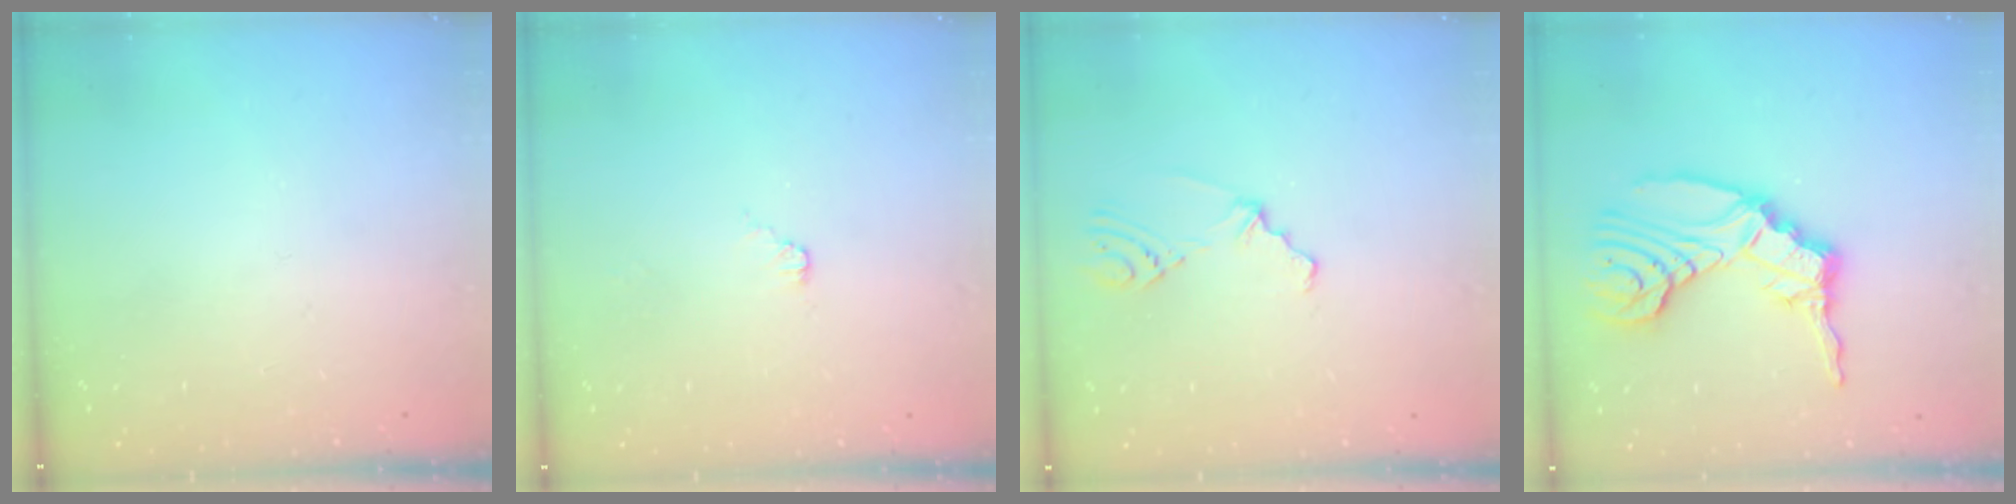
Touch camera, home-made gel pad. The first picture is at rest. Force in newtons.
{"total": 2.5, "press": 2.5, "slide": 0.3}
{"total": 2.7, "press": 2.3, "slide": 1.6}
{"total": 15.3, "press": 15.2, "slide": 2.1}